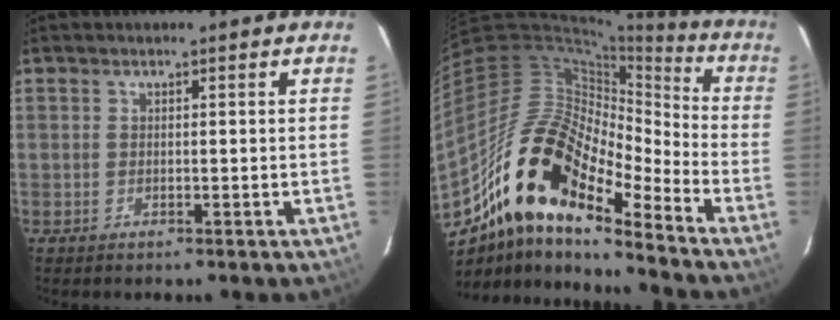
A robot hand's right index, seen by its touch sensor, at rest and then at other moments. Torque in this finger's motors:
{"motor_torque": [0.85, -0.84, 1.05, 0.21]}